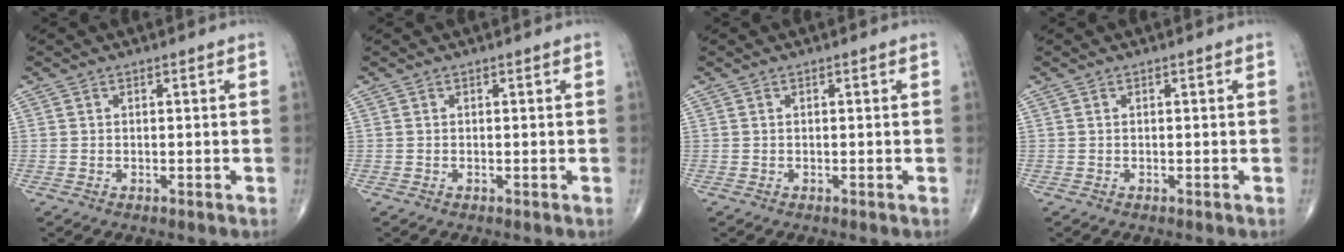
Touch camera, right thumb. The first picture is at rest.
{"total": 0.0}
{"total": 0.0}
{"total": 0.0}